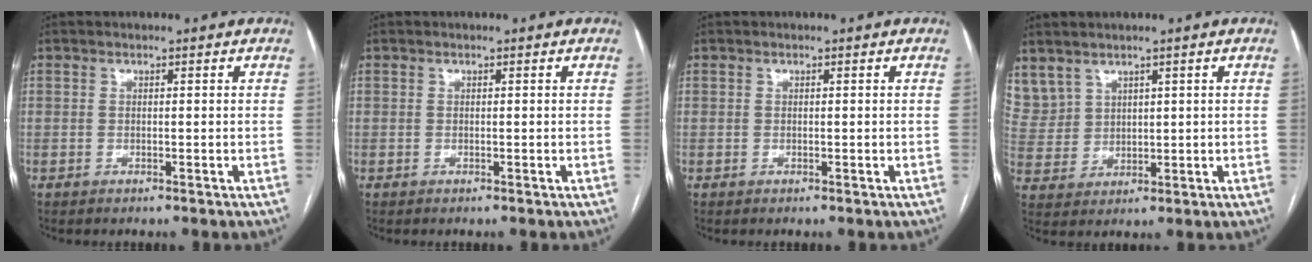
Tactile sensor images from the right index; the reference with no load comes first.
{"total": 0.0}
{"total": 0.0}
{"total": 8.8, "force": [5.7, 6.3, 2.1], "torque": [-0.075, 0.023, 0.140]}